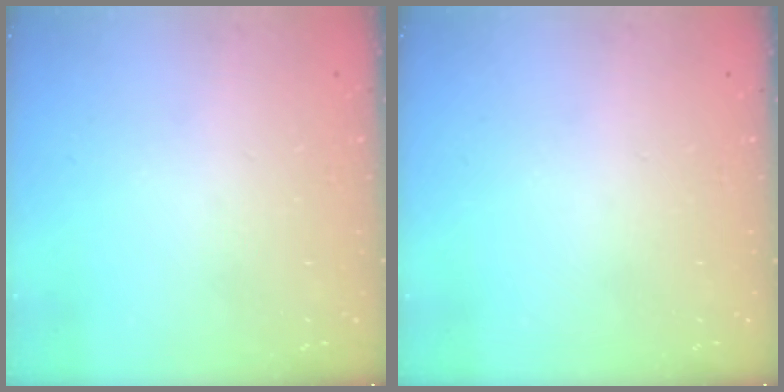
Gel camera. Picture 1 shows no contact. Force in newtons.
{"total": 0.0}